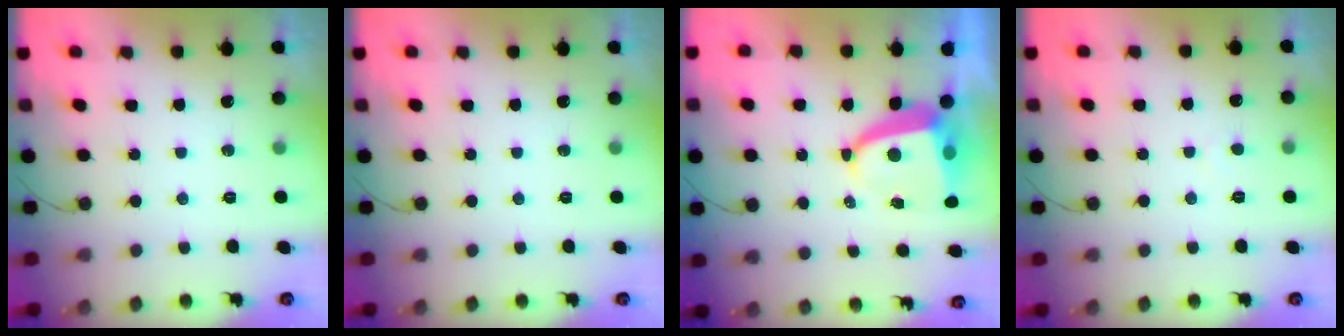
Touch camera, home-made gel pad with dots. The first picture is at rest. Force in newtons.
{"total": 0.0}
{"total": 6.4, "press": 6.3, "slide": 0.9}
{"total": 1.6, "press": 1.6, "slide": 0.1}